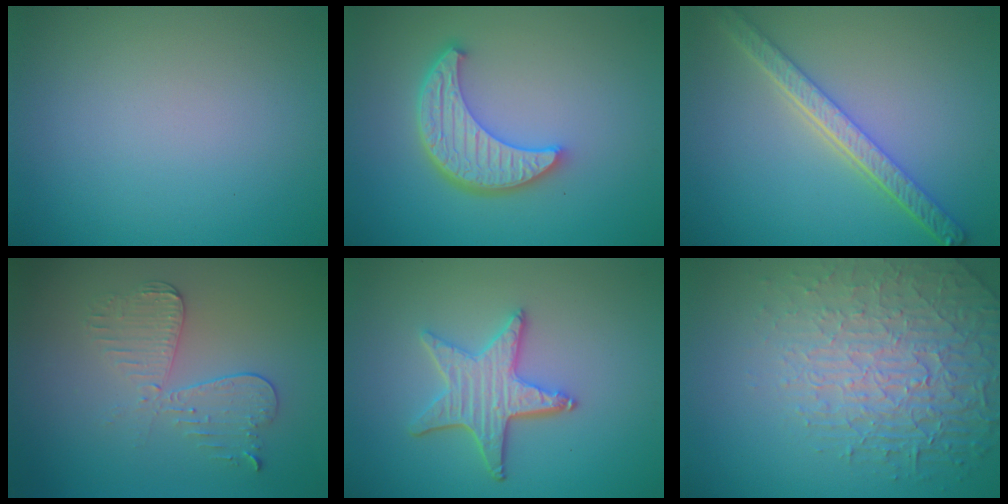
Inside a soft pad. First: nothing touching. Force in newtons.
{"total": 5.6, "press": 4.2, "slide": 3.6}
{"total": 4.8, "press": 3.8, "slide": 3.0}
{"total": 3.4, "press": 3.0, "slide": 1.7}
{"total": 4.5, "press": 3.8, "slide": 2.4}
{"total": 5.3, "press": 4.7, "slide": 2.5}